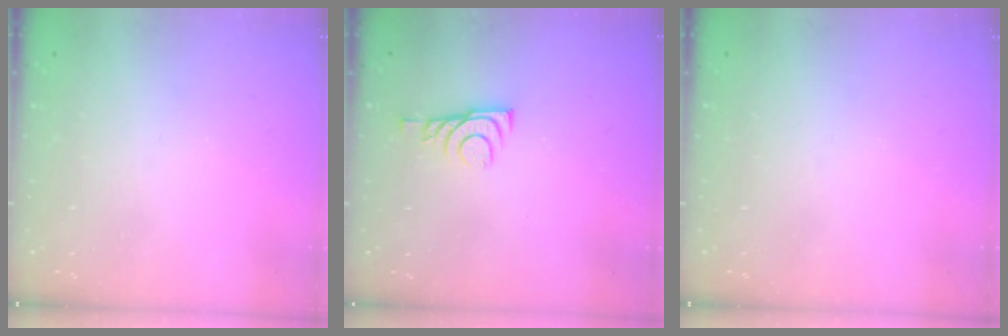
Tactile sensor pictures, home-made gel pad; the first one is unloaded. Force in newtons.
{"total": 6.8, "press": 6.8, "slide": 0.7}
{"total": 0.0}